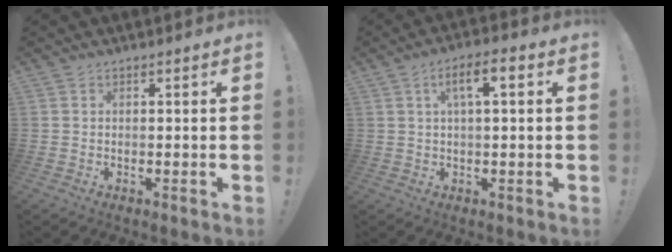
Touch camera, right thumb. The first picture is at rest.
{"total": 6.4, "force": [1.4, 1.8, 6.0], "torque": [-0.097, 0.005, 0.016]}